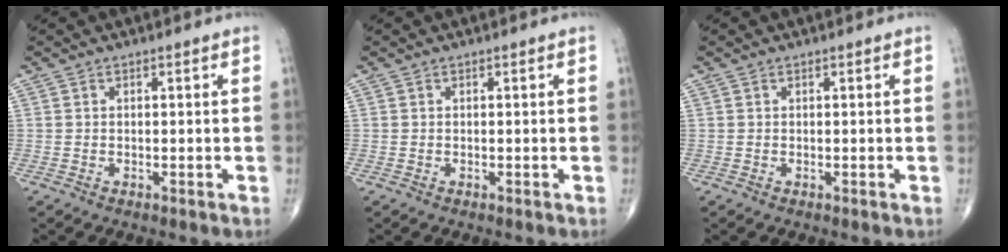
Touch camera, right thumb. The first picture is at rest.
{"total": 0.0}
{"total": 0.0}